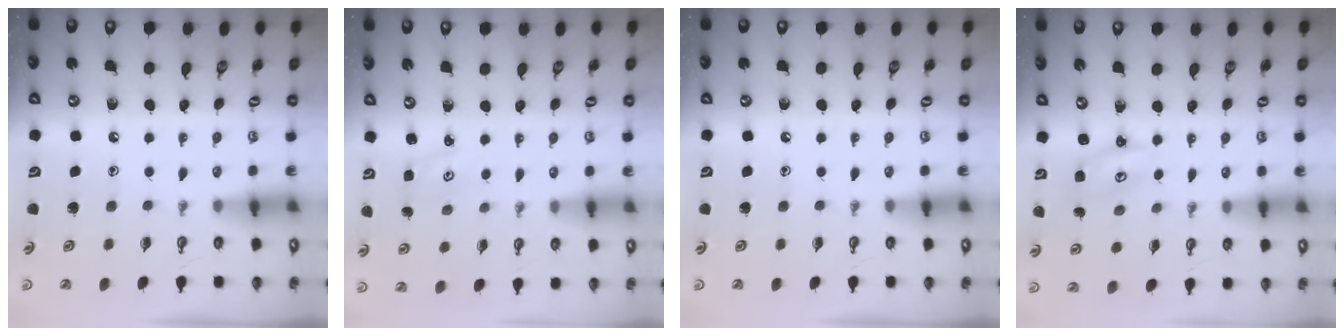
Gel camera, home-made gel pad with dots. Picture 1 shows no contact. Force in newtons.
{"total": 1.3, "press": 1.3, "slide": 0.2}
{"total": 0.0}
{"total": 2.6, "press": 2.6, "slide": 0.2}